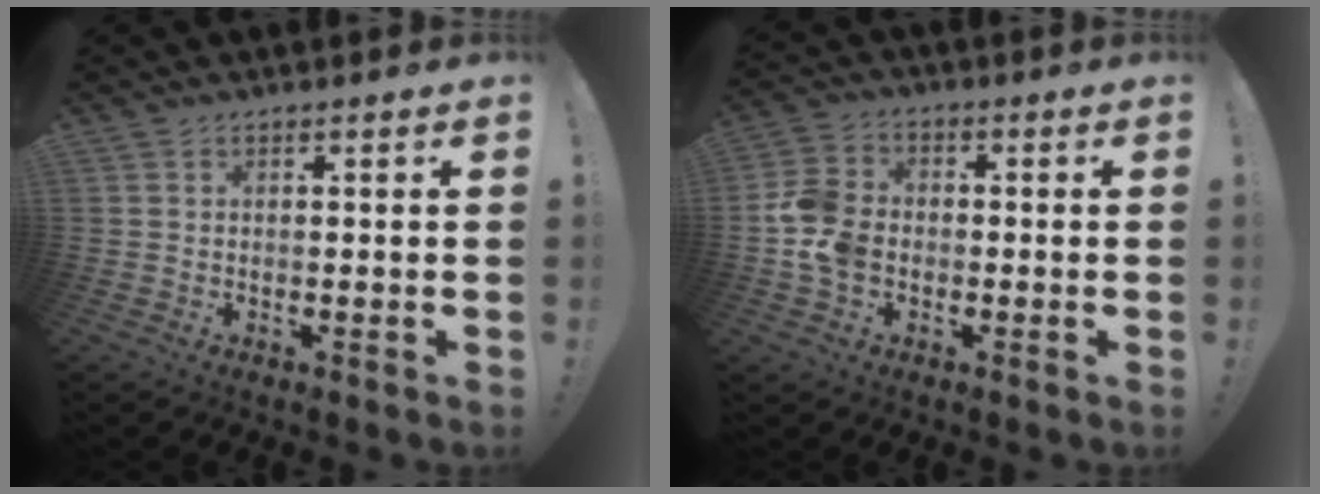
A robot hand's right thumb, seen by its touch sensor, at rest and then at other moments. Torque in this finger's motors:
{"motor_torque": [1.51, 1.40, 1.07, -0.50, 0.29]}